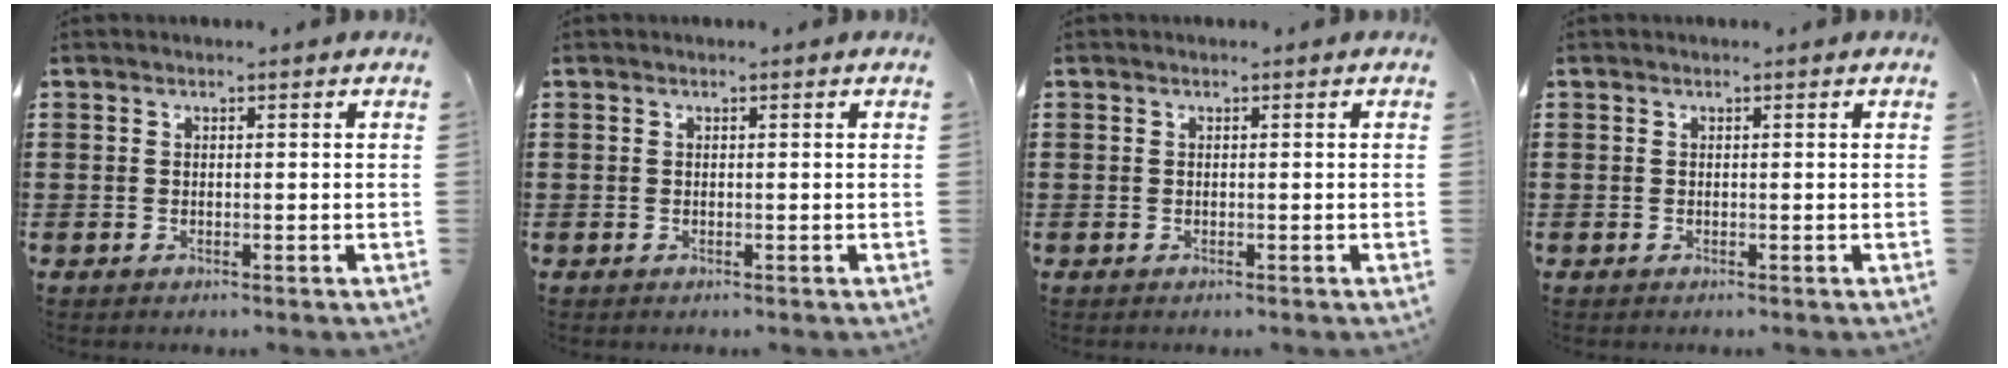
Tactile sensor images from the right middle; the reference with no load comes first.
{"total": 0.0}
{"total": 0.0}
{"total": 0.0}